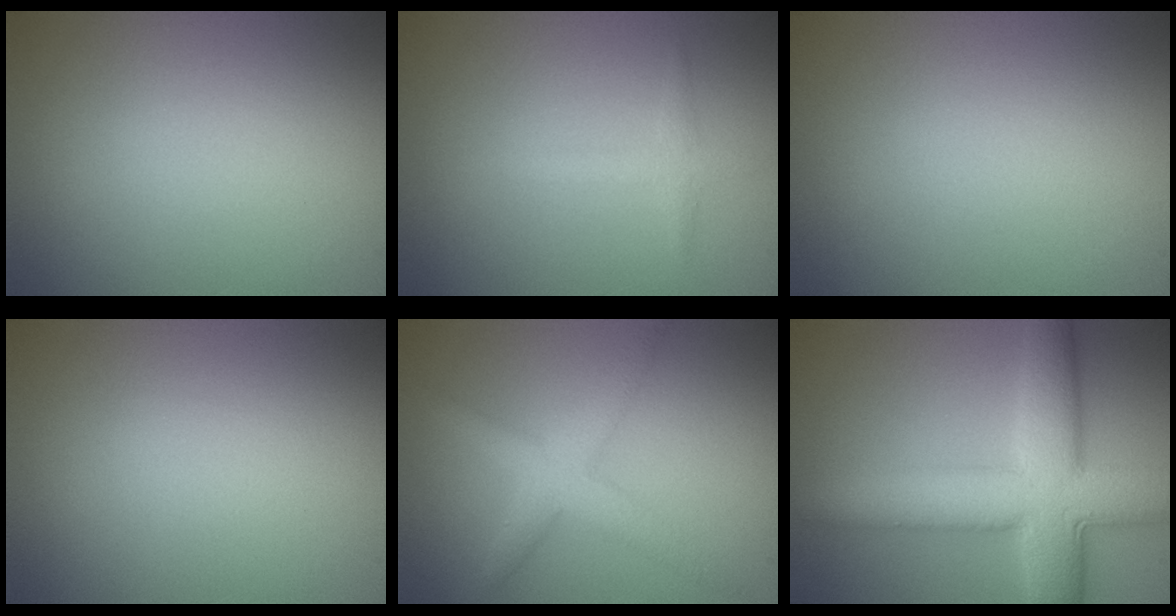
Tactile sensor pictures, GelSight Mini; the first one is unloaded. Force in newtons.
{"total": 1.3, "press": 1.2, "slide": 0.0}
{"total": 0.0}
{"total": 0.0}
{"total": 3.5, "press": 3.5, "slide": 0.1}
{"total": 8.9, "press": 8.9, "slide": 0.1}